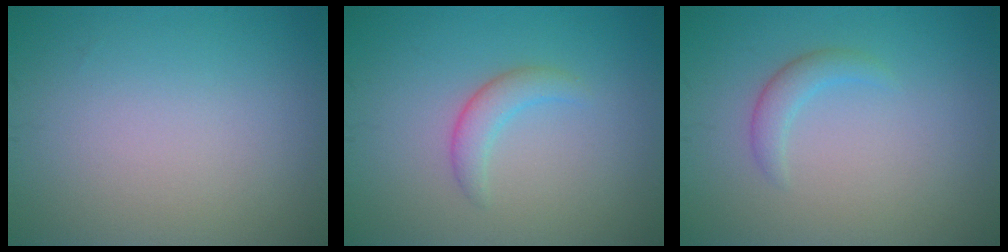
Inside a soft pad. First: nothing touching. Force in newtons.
{"total": 2.1, "press": 2.1, "slide": 0.2}
{"total": 1.7, "press": 1.7, "slide": 0.2}